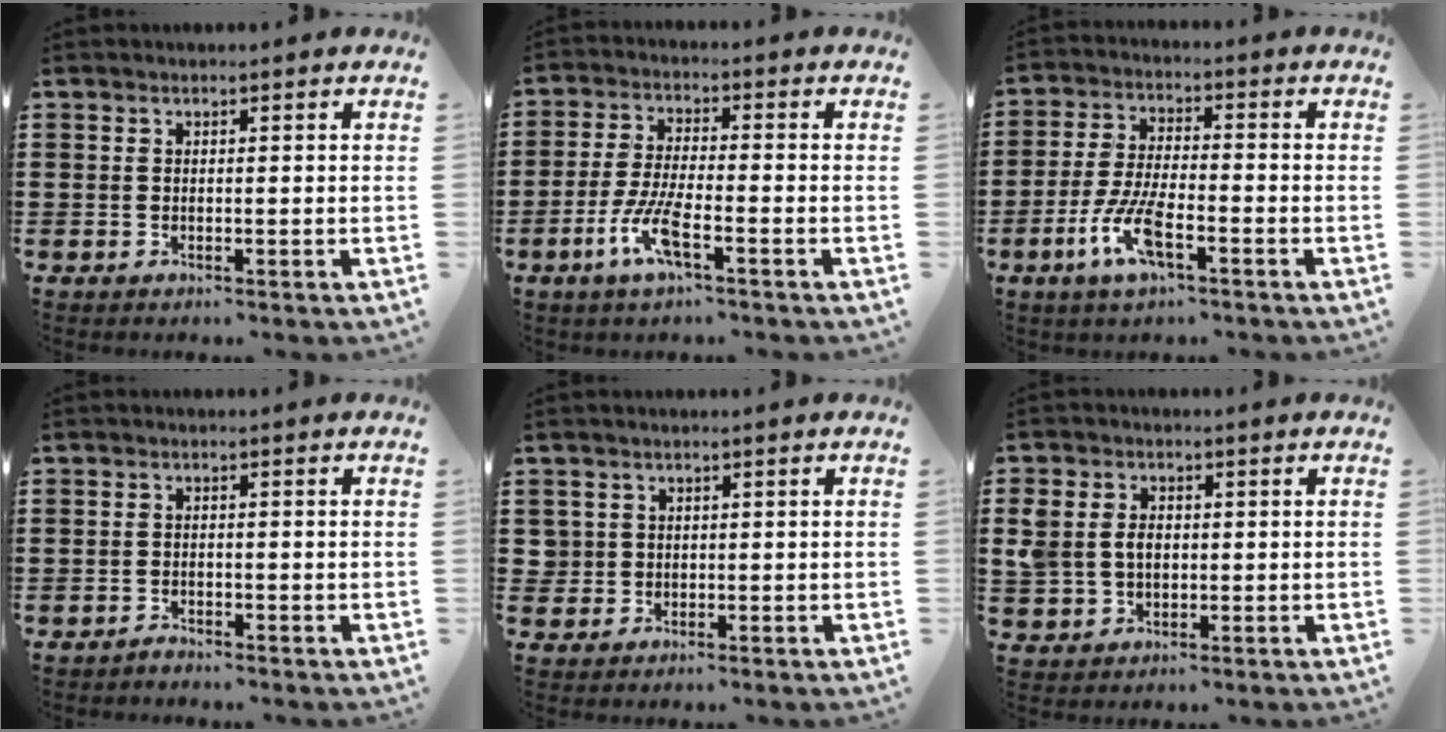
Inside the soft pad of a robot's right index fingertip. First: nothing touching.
{"total": 7.0, "force": [-3.5, 1.5, 5.9], "torque": [-0.143, -0.019, -0.071]}
{"total": 8.0, "force": [-3.8, 2.2, 6.7], "torque": [-0.154, -0.014, -0.072]}
{"total": 1.1, "force": [-1.1, -0.1, 0.0], "torque": [-0.003, -0.002, -0.023]}
{"total": 1.8, "force": [0.1, 1.8, 0.2], "torque": [-0.013, 0.008, 0.001]}
{"total": 4.1, "force": [0.1, 3.3, 2.4], "torque": [-0.071, 0.007, -0.005]}